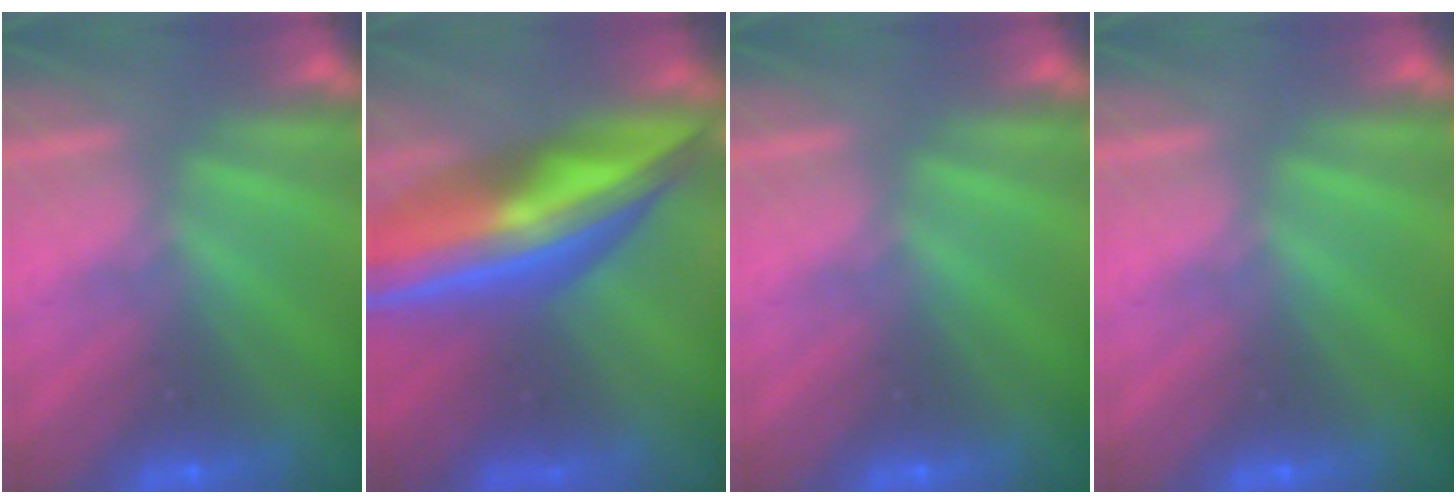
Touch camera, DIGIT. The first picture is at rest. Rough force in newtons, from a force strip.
{"total": 6.9}
{"total": 0.0}
{"total": 0.0}